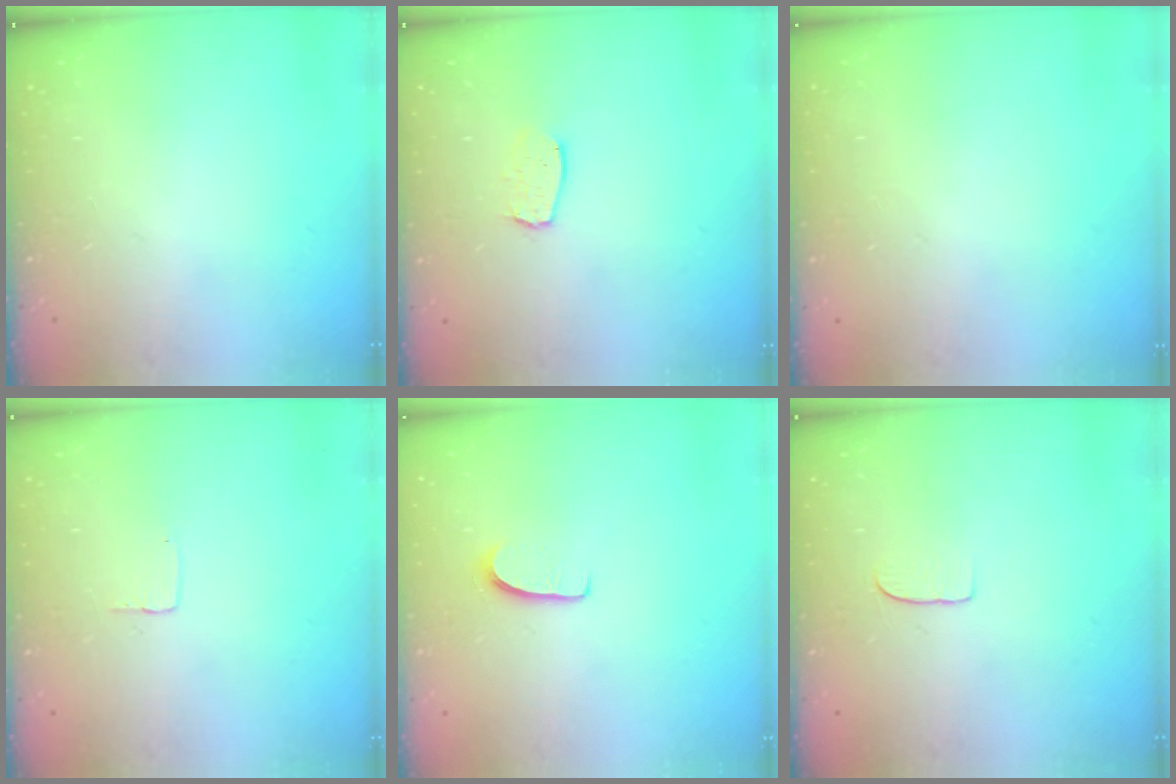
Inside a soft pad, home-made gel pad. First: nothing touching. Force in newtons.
{"total": 5.8, "press": 5.8, "slide": 0.4}
{"total": 0.0}
{"total": 2.5, "press": 2.5, "slide": 0.1}
{"total": 5.8, "press": 5.7, "slide": 0.5}
{"total": 5.0, "press": 4.9, "slide": 0.4}